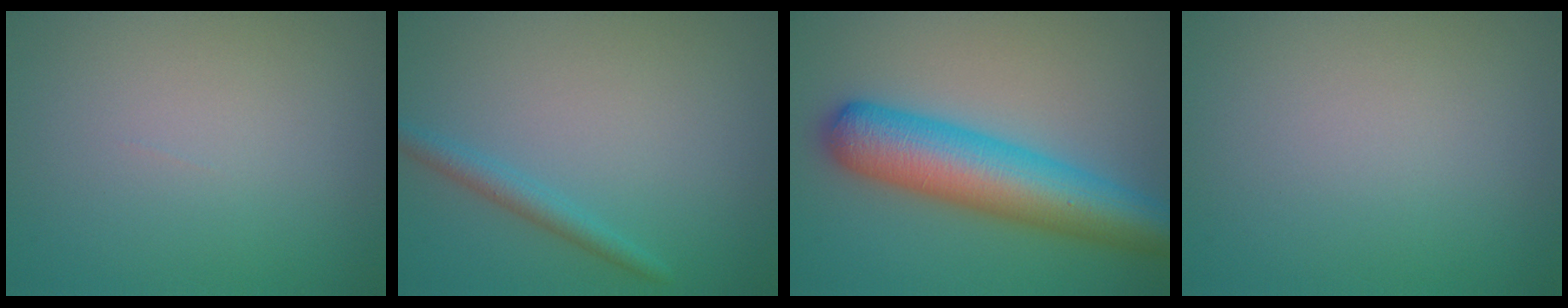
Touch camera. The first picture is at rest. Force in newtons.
{"total": 1.8, "press": 1.8, "slide": 0.1}
{"total": 9.0, "press": 9.0, "slide": 0.3}
{"total": 0.0}